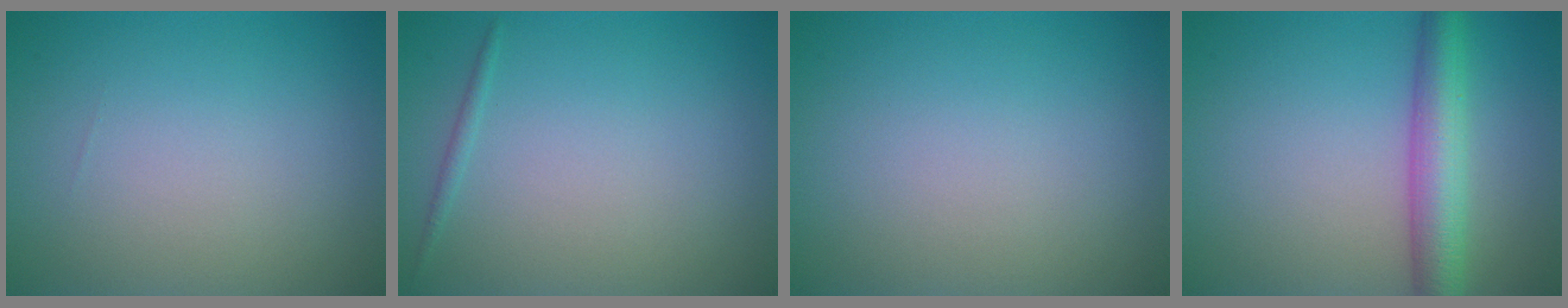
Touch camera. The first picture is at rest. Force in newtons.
{"total": 0.6, "press": 0.6, "slide": 0.1}
{"total": 0.0}
{"total": 5.1, "press": 5.1, "slide": 0.1}